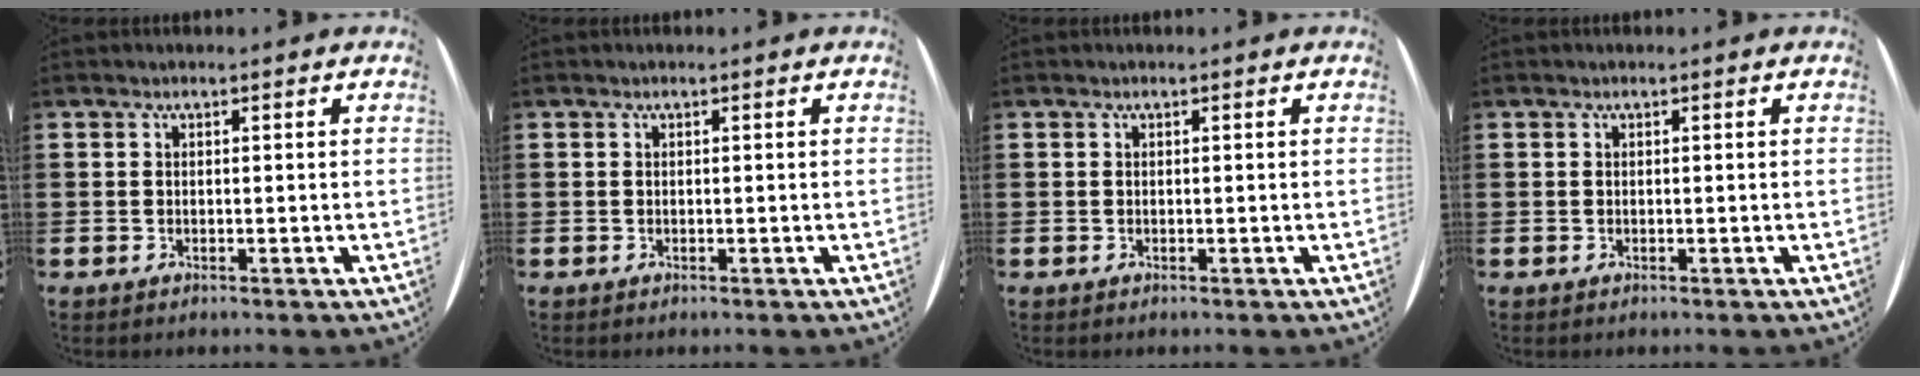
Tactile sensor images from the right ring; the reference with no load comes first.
{"total": 0.0}
{"total": 0.0}
{"total": 0.0}